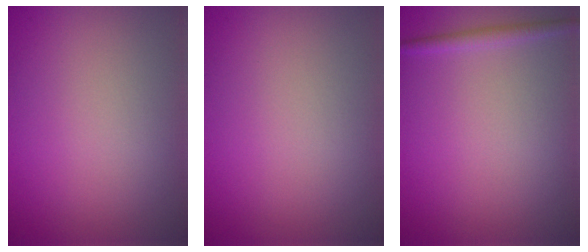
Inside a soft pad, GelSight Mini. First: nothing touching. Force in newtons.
{"total": 0.0}
{"total": 1.3, "press": 1.3, "slide": 0.1}